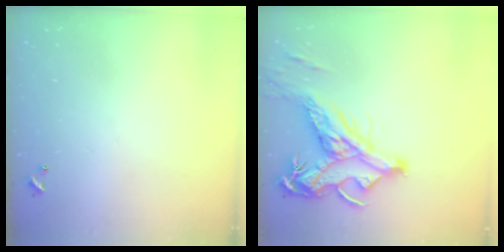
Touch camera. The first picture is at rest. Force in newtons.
{"total": 9.6, "press": 9.4, "slide": 1.7}